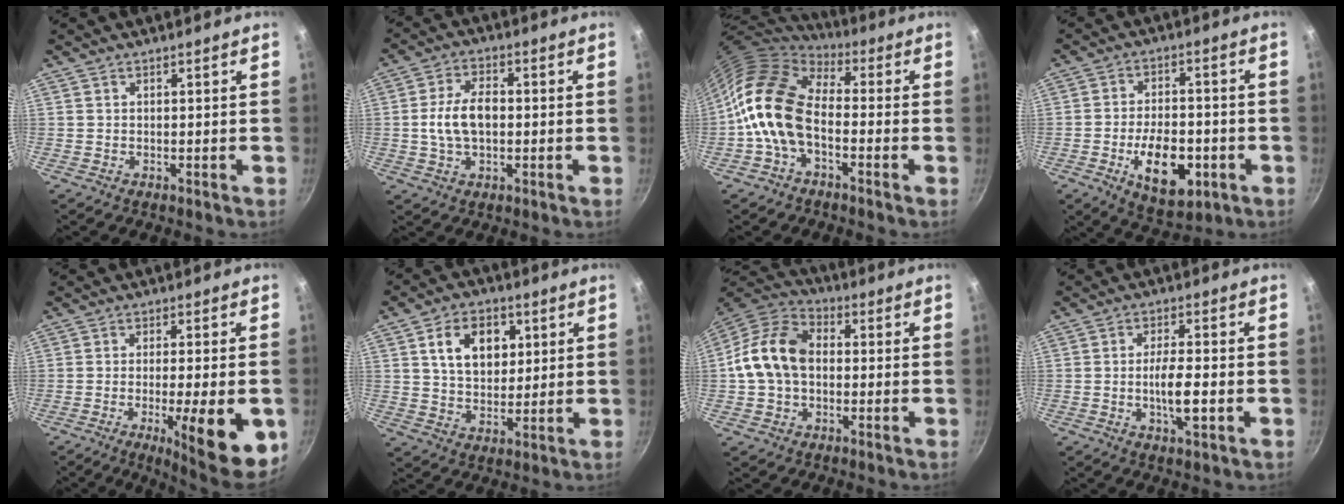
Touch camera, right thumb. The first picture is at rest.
{"total": 8.5, "force": [-0.3, 5.2, 6.8], "torque": [-0.118, 0.019, -0.010]}
{"total": 13.4, "force": [-2.9, 8.3, 10.1], "torque": [-0.162, 0.035, -0.073]}
{"total": 13.4, "force": [-4.3, 7.3, 10.4], "torque": [-0.140, 0.014, -0.059]}
{"total": 15.0, "force": [-4.7, 3.3, 13.9], "torque": [-0.182, 0.004, -0.061]}
{"total": 11.2, "force": [3.4, 7.8, 7.3], "torque": [-0.089, -0.006, 0.055]}
{"total": 13.4, "force": [0.0, 9.8, 9.1], "torque": [-0.143, 0.034, -0.017]}
{"total": 6.9, "force": [-1.5, 1.8, 6.4], "torque": [-0.114, 0.010, -0.029]}